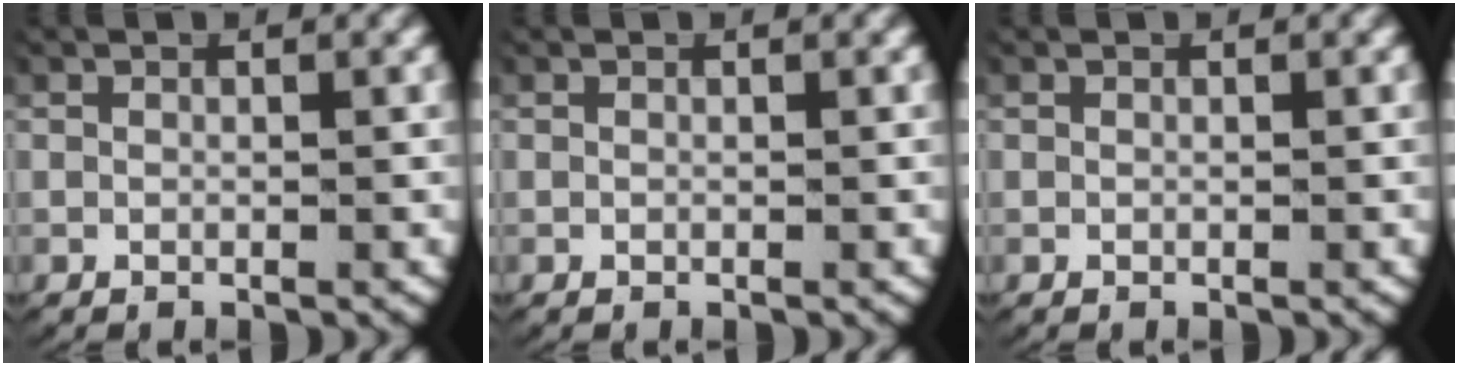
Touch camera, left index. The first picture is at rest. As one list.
[{"total": 0.0}, {"total": 0.0}]